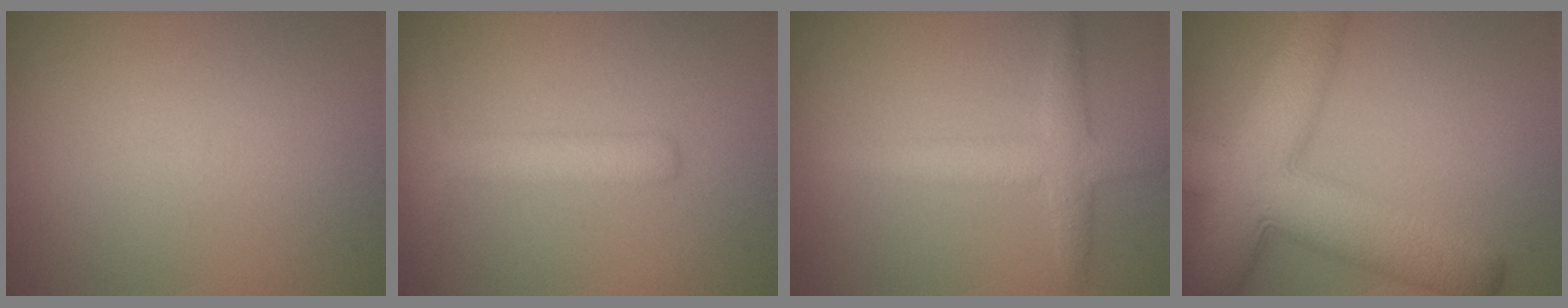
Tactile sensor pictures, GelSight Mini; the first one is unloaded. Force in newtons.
{"total": 3.0, "press": 3.0, "slide": 0.1}
{"total": 3.1, "press": 3.1, "slide": 0.1}
{"total": 11.8, "press": 11.8, "slide": 0.3}